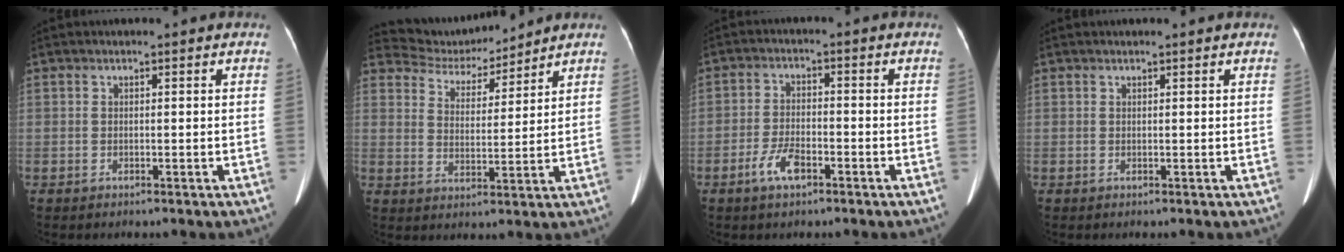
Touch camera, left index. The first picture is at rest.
{"total": 7.8, "force": [7.7, 1.2, 0.1], "torque": [-0.010, 0.006, 0.139]}
{"total": 5.0, "force": [-4.1, 1.4, 2.6], "torque": [-0.058, -0.004, -0.075]}
{"total": 0.6, "force": [-0.6, -0.3, -0.2], "torque": [0.006, 0.009, -0.009]}